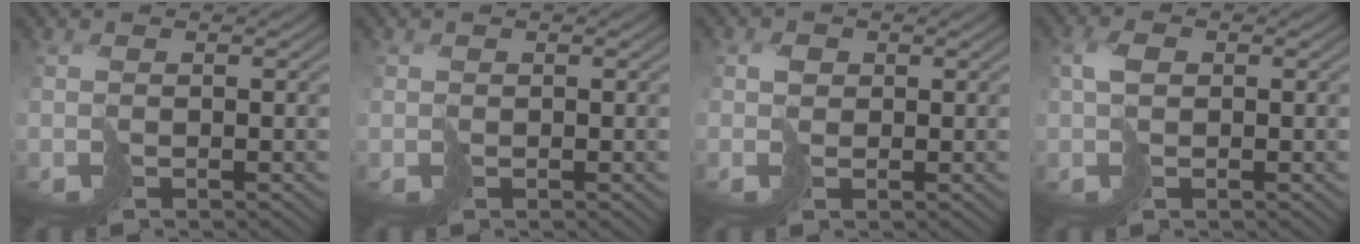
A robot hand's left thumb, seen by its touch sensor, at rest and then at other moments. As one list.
[{"total": 0.5, "force": [0.0, 0.5, -0.1], "torque": [0.003, -0.002, 0.002]}, {"total": 1.9, "force": [0.5, 1.5, 1.0], "torque": [-0.020, 0.003, 0.010]}, {"total": 2.4, "force": [0.5, 1.4, 1.9], "torque": [-0.043, 0.002, 0.008]}]